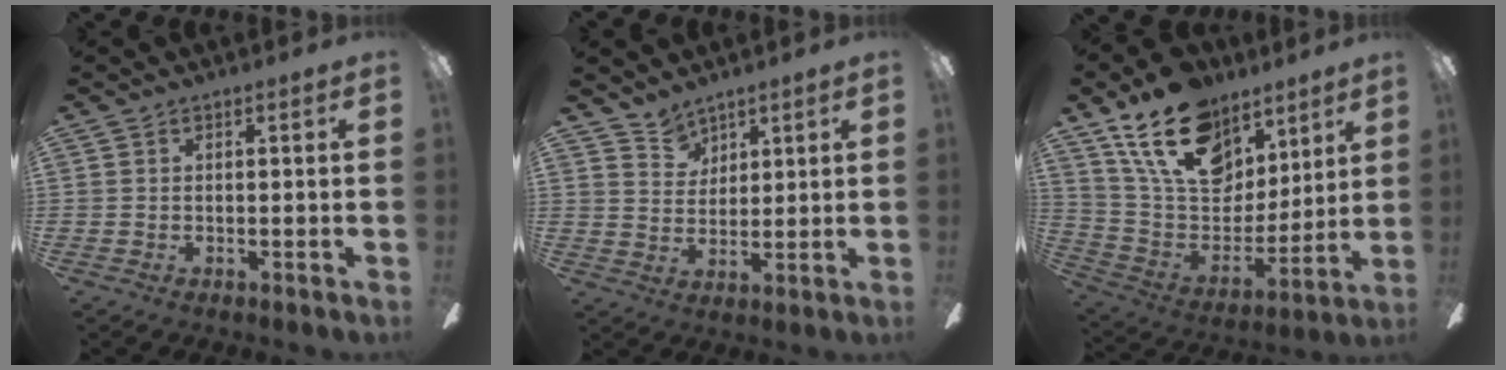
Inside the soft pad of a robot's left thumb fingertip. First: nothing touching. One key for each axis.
{"total": 5.8, "fx": 5.1, "fy": 2.8, "fz": -0.1, "tx": -0.013, "ty": -0.027, "tz": 0.099}
{"total": 22.8, "fx": 13.7, "fy": 13.8, "fz": 12.0, "tx": -0.210, "ty": -0.063, "tz": 0.254}